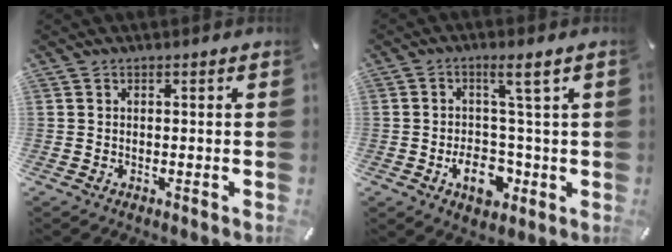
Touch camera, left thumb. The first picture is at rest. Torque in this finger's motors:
{"motor_torque": [0.97, 1.03, 0.70, 0.46, 0.09]}